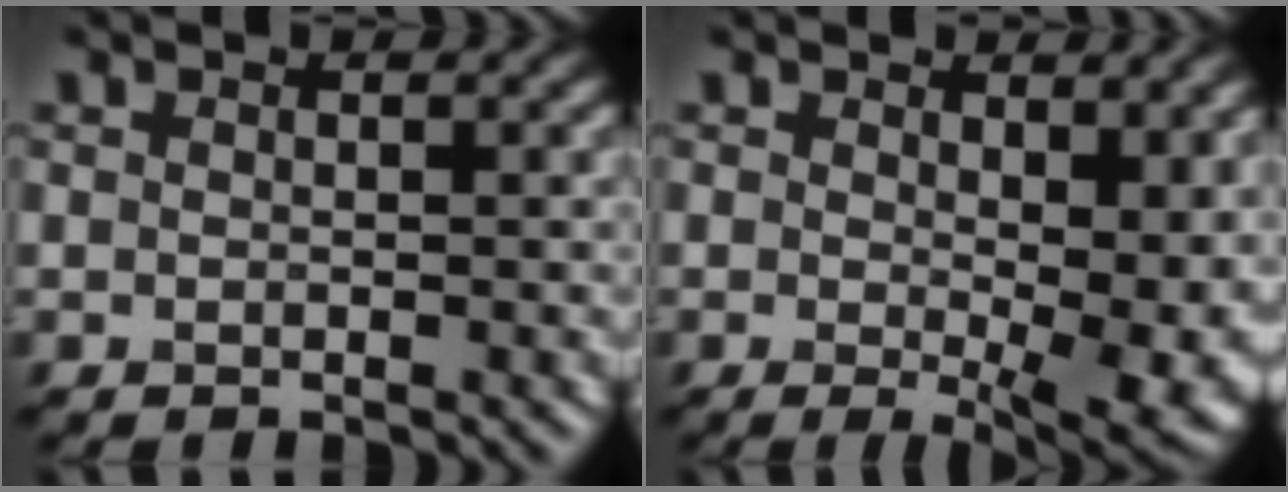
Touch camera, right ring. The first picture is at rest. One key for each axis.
{"total": 8.5, "fx": 0.3, "fy": 3.9, "fz": 7.6, "tx": -0.097, "ty": -0.018, "tz": 0.010}